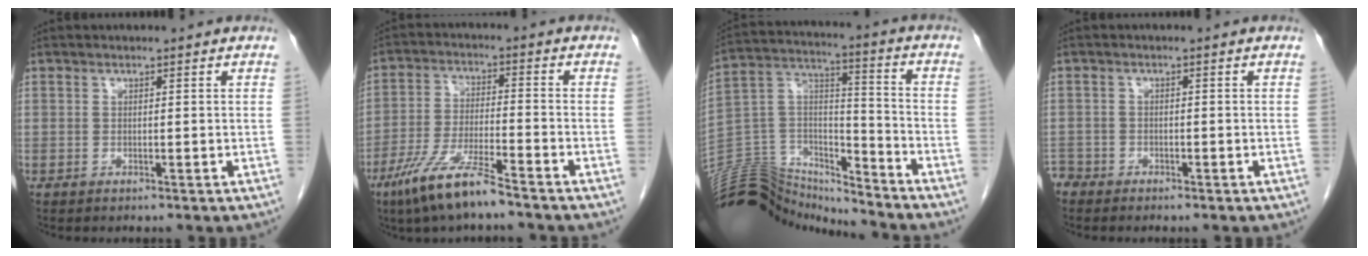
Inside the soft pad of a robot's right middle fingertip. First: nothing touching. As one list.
[{"total": 9.7, "force": [-6.9, 0.7, 6.8], "torque": [-0.142, -0.022, -0.133]}, {"total": 16.8, "force": [-16.5, 2.7, 1.6], "torque": [-0.033, 0.057, -0.294]}, {"total": 2.5, "force": [-2.2, 1.1, 0.0], "torque": [-0.004, 0.002, -0.043]}]